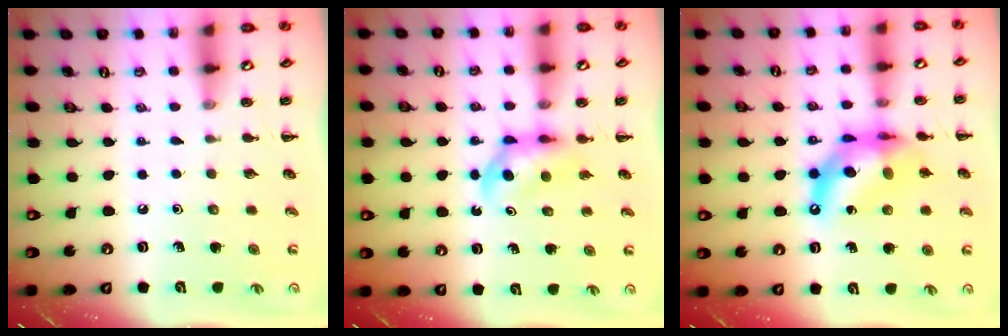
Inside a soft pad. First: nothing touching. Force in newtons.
{"total": 5.2, "press": 5.1, "slide": 0.7}
{"total": 14.0, "press": 13.6, "slide": 3.6}